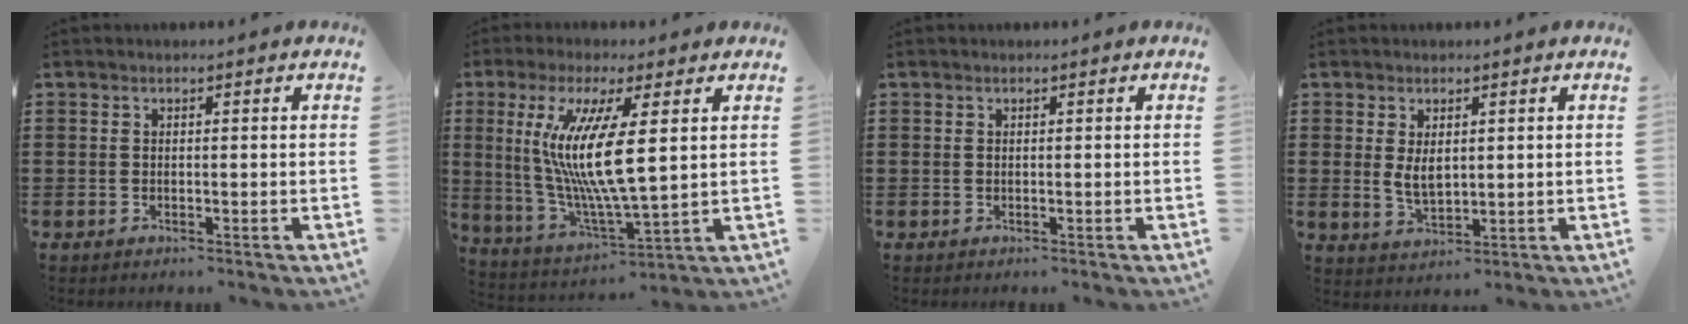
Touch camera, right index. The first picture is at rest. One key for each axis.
{"total": 11.6, "fx": 3.0, "fy": 2.3, "fz": 11.0, "tx": -0.235, "ty": -0.006, "tz": 0.048}
{"total": 0.0}
{"total": 3.5, "fx": 0.8, "fy": 2.0, "fz": 2.7, "tx": -0.048, "ty": 0.003, "tz": 0.013}